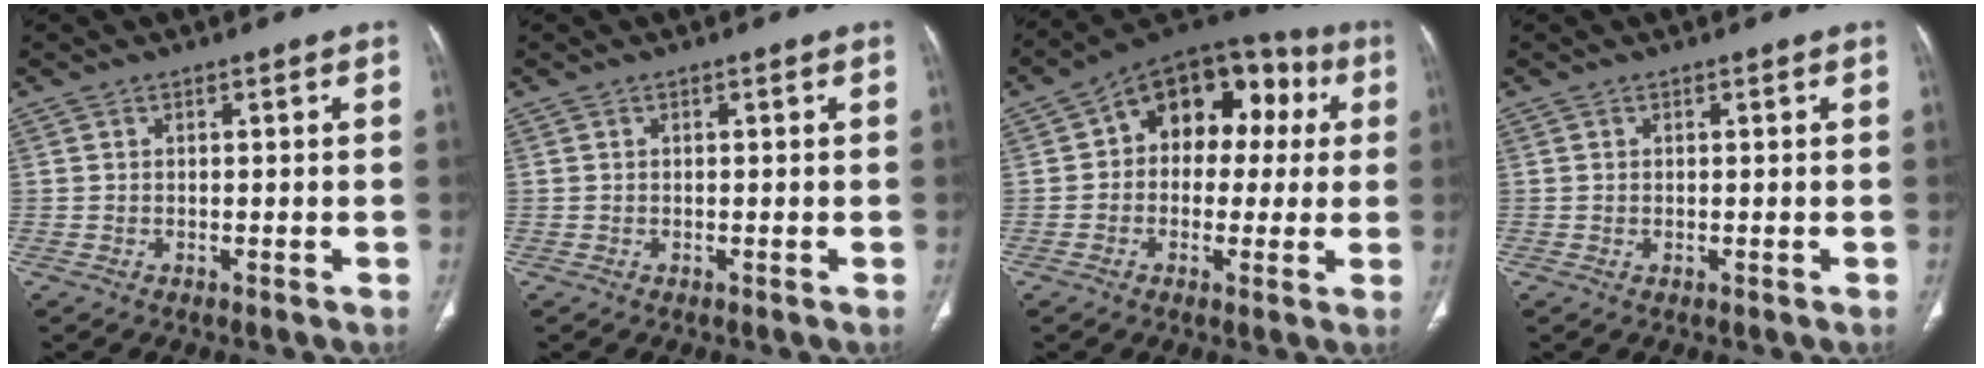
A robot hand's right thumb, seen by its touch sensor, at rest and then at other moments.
{"total": 0.0}
{"total": 16.6, "force": [3.1, 11.4, 11.7], "torque": [-0.101, 0.045, 0.034]}
{"total": 0.0}